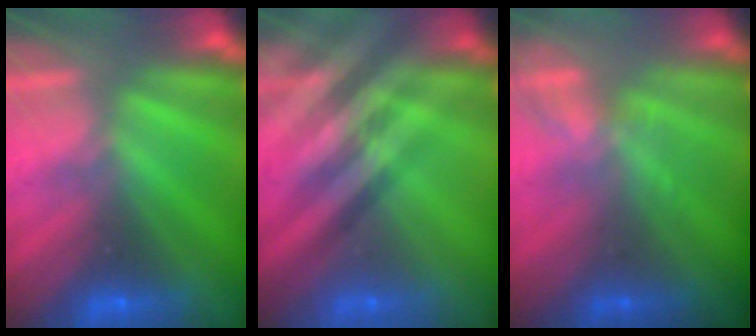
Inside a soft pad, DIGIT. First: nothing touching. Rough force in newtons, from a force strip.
{"total": 2.4}
{"total": 1.8}